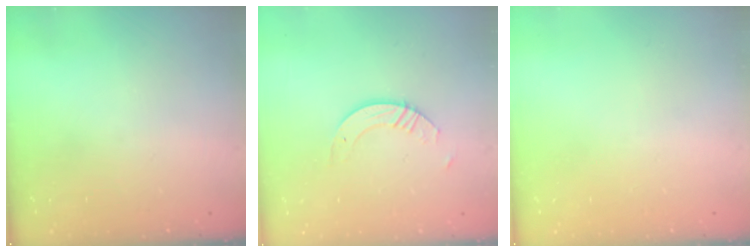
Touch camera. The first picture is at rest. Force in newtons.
{"total": 3.8, "press": 3.7, "slide": 0.4}
{"total": 0.0}